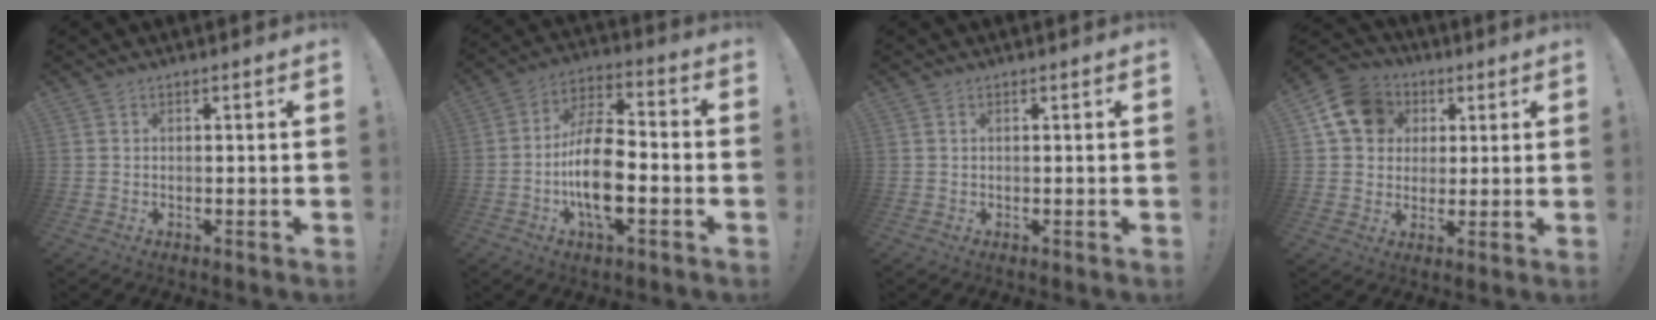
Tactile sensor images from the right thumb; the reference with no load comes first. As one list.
[{"total": 16.1, "force": [-4.1, 7.5, 13.6], "torque": [-0.275, 0.013, -0.073]}, {"total": 0.0}, {"total": 13.4, "force": [4.3, 11.2, 6.0], "torque": [-0.083, -0.007, 0.089]}]